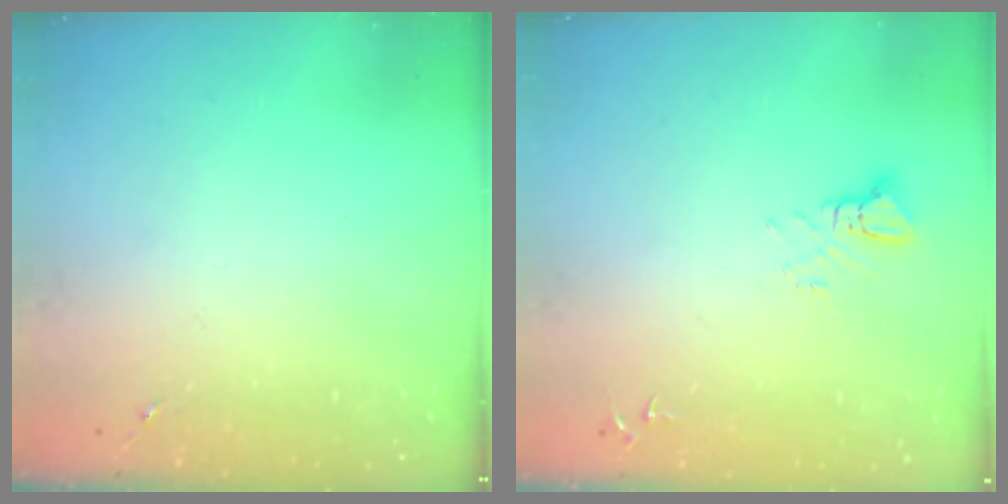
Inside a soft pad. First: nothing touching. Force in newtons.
{"total": 3.8, "press": 3.8, "slide": 0.3}